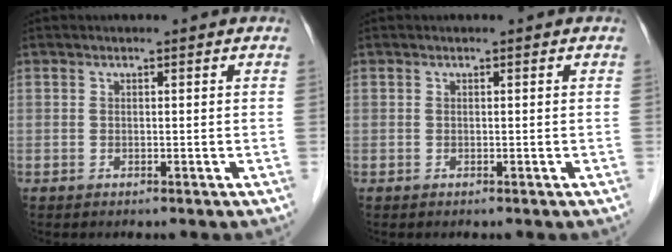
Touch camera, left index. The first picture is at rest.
{"total": 0.0}